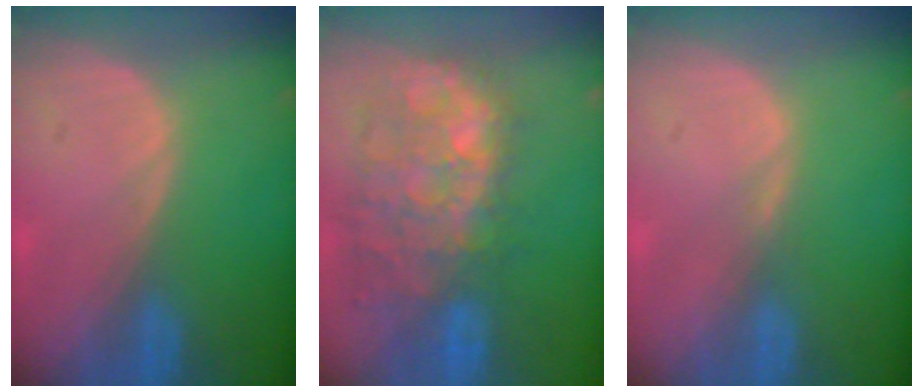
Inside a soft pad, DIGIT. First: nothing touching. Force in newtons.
{"total": 11.7, "press": 10.8, "slide": 4.4}
{"total": 0.7, "press": 0.7, "slide": 0.2}